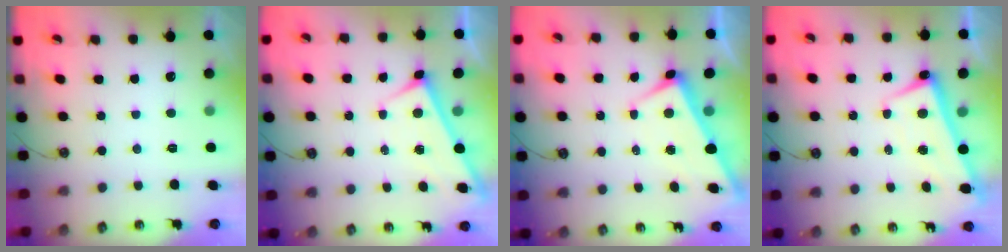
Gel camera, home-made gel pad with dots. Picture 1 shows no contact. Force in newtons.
{"total": 1.2, "press": 1.1, "slide": 0.6}
{"total": 2.8, "press": 2.7, "slide": 0.6}
{"total": 2.6, "press": 2.5, "slide": 0.7}